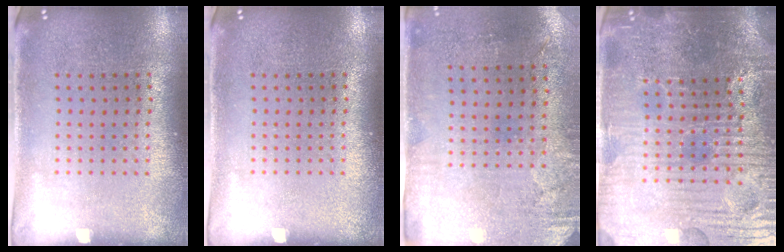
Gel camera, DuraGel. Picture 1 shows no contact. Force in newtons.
{"total": 0.0}
{"total": 2.9, "press": 2.4, "slide": 1.7}
{"total": 5.9, "press": 5.5, "slide": 2.2}